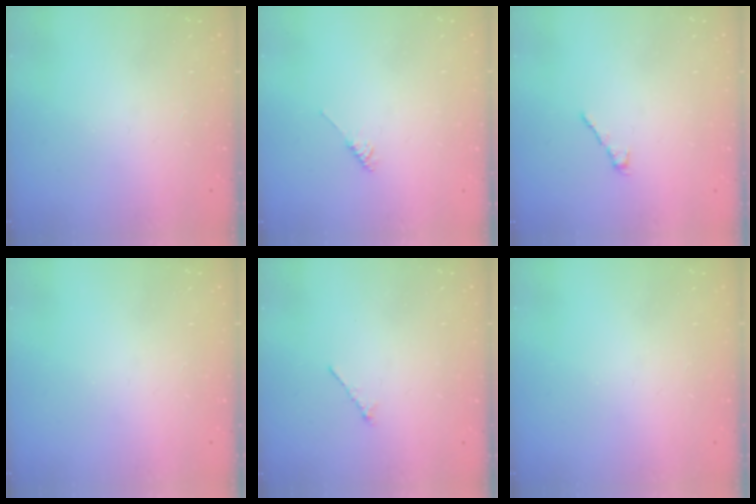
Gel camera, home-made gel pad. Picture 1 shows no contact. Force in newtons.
{"total": 2.2, "press": 2.2, "slide": 0.5}
{"total": 1.7, "press": 1.5, "slide": 0.6}
{"total": 0.0}
{"total": 0.8, "press": 0.7, "slide": 0.4}
{"total": 0.0}